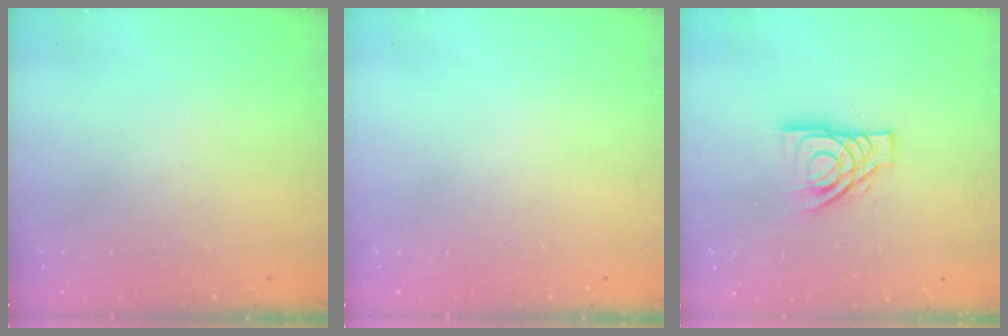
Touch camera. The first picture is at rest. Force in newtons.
{"total": 0.0}
{"total": 12.6, "press": 12.6, "slide": 1.6}